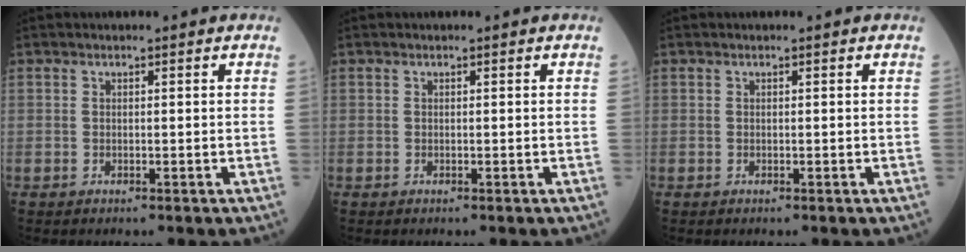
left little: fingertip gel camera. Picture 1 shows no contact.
{"total": 0.0}
{"total": 0.0}